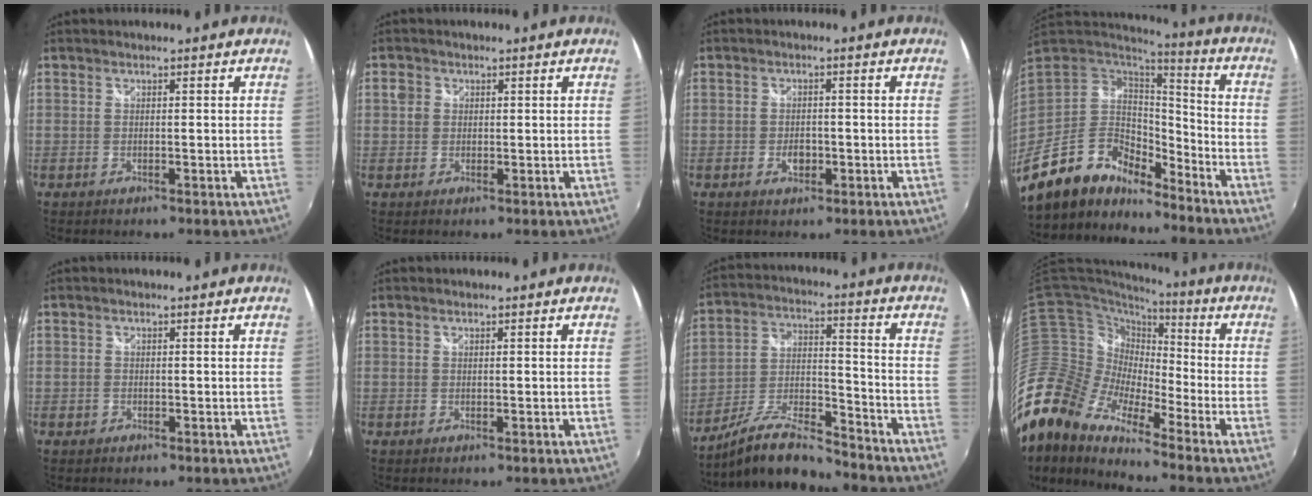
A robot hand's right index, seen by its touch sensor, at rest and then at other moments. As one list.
[{"total": 2.2, "force": [0.3, 2.1, 0.6], "torque": [-0.011, 0.006, 0.000]}, {"total": 2.8, "force": [-1.0, 1.9, 1.8], "torque": [-0.032, -0.002, -0.016]}, {"total": 16.2, "force": [-13.3, 6.8, 6.4], "torque": [-0.145, -0.005, -0.237]}, {"total": 0.9, "force": [-0.5, 0.7, 0.2], "torque": [-0.006, -0.001, -0.009]}, {"total": 0.0}, {"total": 13.0, "force": [-11.6, 2.2, 5.4], "torque": [-0.120, -0.001, -0.214]}, {"total": 18.3, "force": [-12.7, 7.7, 10.8], "torque": [-0.197, -0.019, -0.263]}]